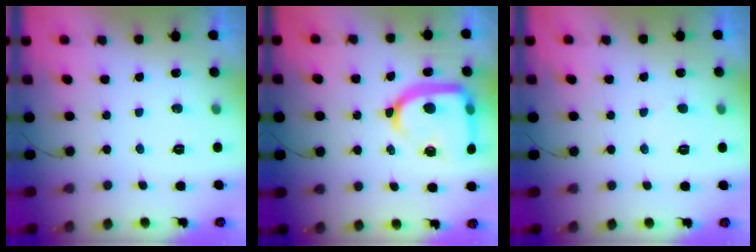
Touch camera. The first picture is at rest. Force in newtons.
{"total": 19.0, "press": 18.9, "slide": 1.7}
{"total": 2.4, "press": 2.4, "slide": 0.2}